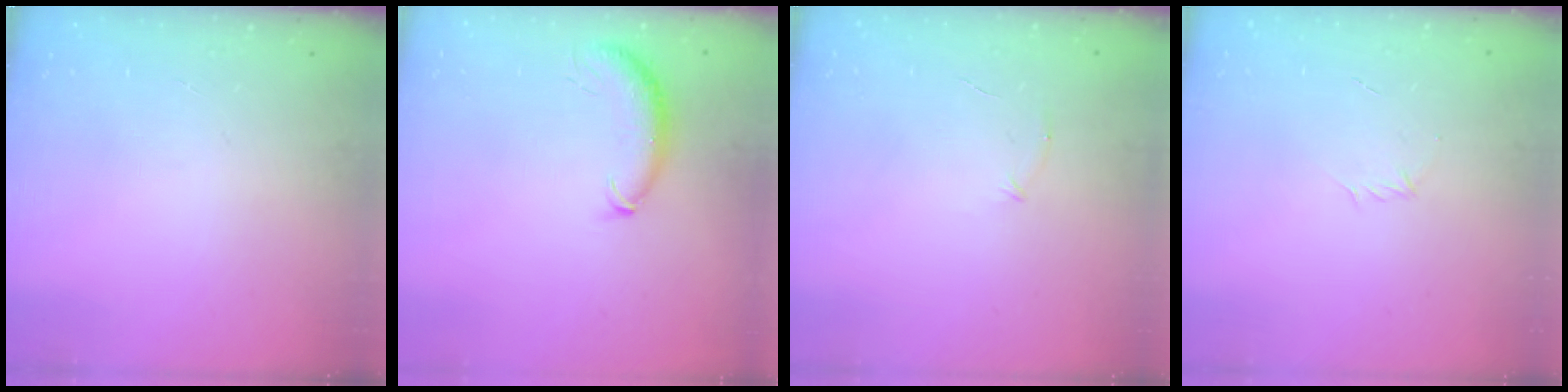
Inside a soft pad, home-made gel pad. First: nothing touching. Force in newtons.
{"total": 8.7, "press": 8.6, "slide": 1.2}
{"total": 4.7, "press": 4.5, "slide": 1.3}
{"total": 2.9, "press": 2.8, "slide": 0.8}